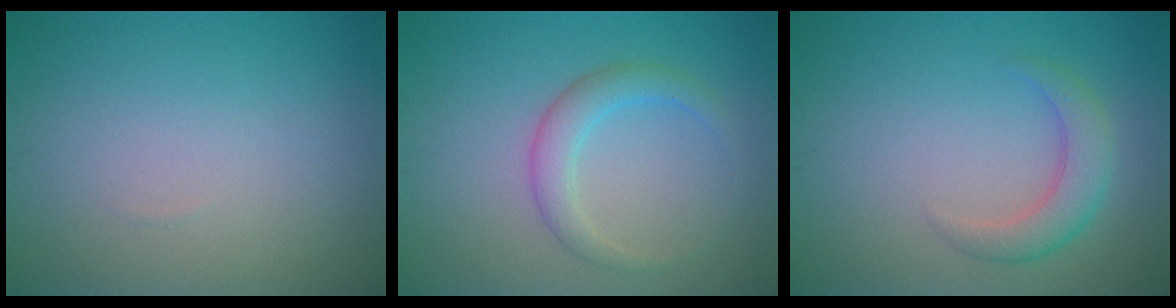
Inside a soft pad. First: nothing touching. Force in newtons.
{"total": 2.7, "press": 2.7, "slide": 0.1}
{"total": 3.0, "press": 3.0, "slide": 0.1}